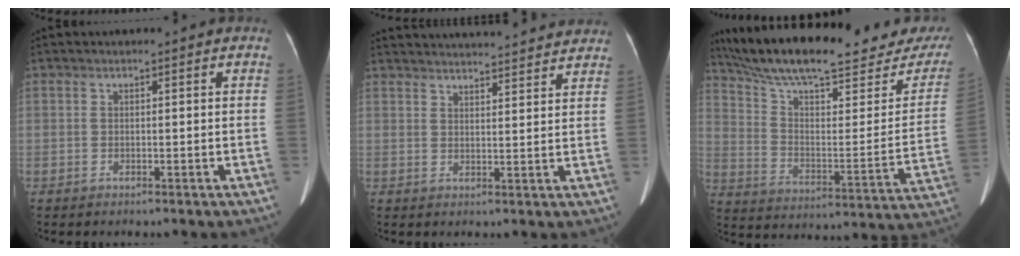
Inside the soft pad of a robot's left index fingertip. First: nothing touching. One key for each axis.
{"total": 21.7, "fx": 20.5, "fy": 2.8, "fz": 6.4, "tx": -0.097, "ty": 0.001, "tz": 0.262}
{"total": 27.6, "fx": 23.9, "fy": 4.7, "fz": 13.1, "tx": -0.211, "ty": -0.064, "tz": 0.329}